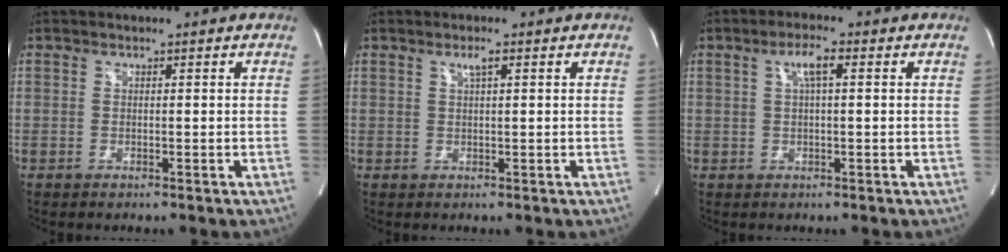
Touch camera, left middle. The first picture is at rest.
{"total": 1.5, "force": [0.8, 0.1, 1.3], "torque": [-0.025, 0.001, 0.014]}
{"total": 3.6, "force": [1.1, 0.5, 3.3], "torque": [-0.064, 0.011, 0.021]}